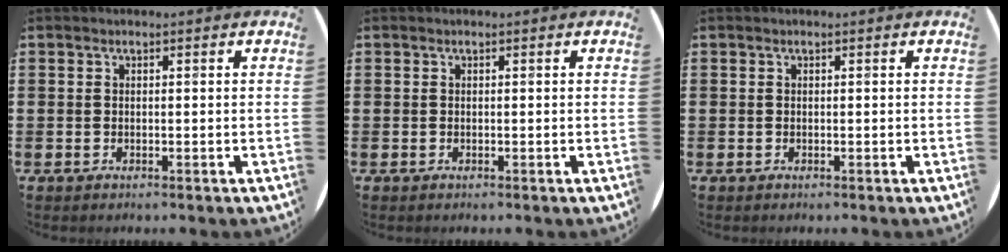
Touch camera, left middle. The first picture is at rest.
{"total": 0.0}
{"total": 0.0}